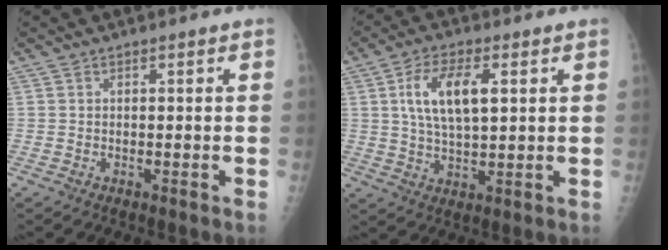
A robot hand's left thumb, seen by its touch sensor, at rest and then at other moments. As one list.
[{"total": 10.0, "force": [2.7, 4.4, 8.6], "torque": [-0.158, -0.004, 0.051]}]